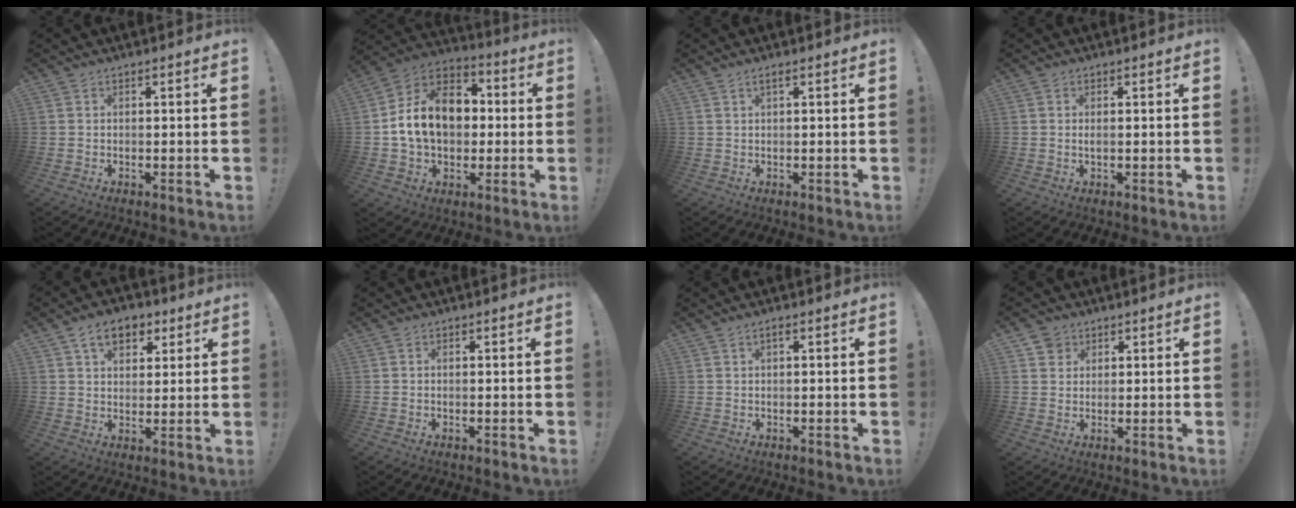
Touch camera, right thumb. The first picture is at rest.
{"total": 17.9, "force": [1.6, 13.2, 12.0], "torque": [-0.191, 0.012, 0.038]}
{"total": 1.6, "force": [0.7, 0.2, 1.4], "torque": [-0.028, 0.001, 0.012]}
{"total": 0.6, "force": [0.1, -0.1, 0.6], "torque": [-0.004, -0.004, 0.000]}
{"total": 10.1, "force": [5.1, 6.8, 5.5], "torque": [-0.073, -0.010, 0.095]}
{"total": 0.0}
{"total": 0.8, "force": [0.3, 0.1, 0.8], "torque": [-0.016, 0.002, 0.003]}
{"total": 4.0, "force": [2.2, 3.3, 0.4], "torque": [0.002, -0.012, 0.041]}